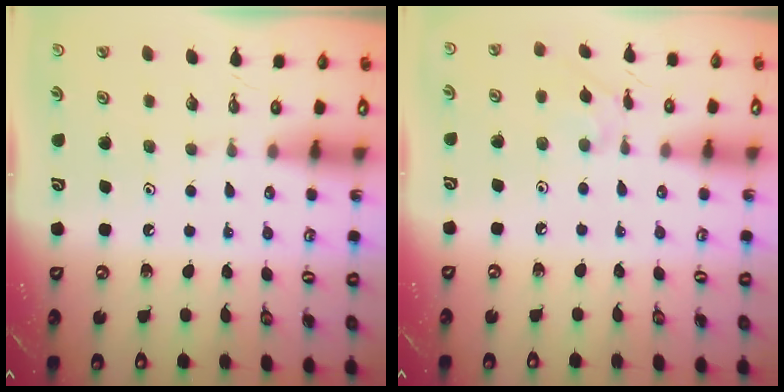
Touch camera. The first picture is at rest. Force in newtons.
{"total": 4.7, "press": 4.6, "slide": 0.7}